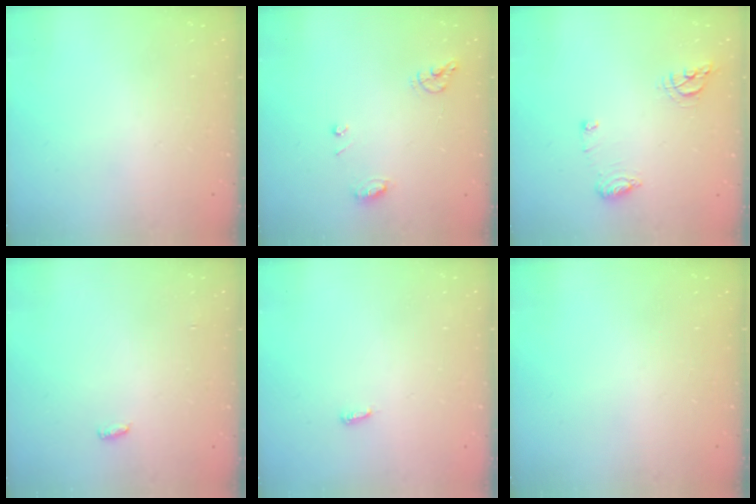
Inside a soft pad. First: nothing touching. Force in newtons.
{"total": 7.5, "press": 7.4, "slide": 0.9}
{"total": 8.1, "press": 8.1, "slide": 0.4}
{"total": 6.9, "press": 2.6, "slide": 6.4}
{"total": 2.9, "press": 2.9, "slide": 0.3}
{"total": 0.0}